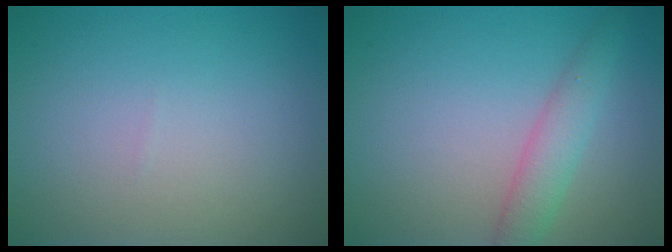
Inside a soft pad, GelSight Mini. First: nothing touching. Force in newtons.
{"total": 2.8, "press": 2.8, "slide": 0.1}